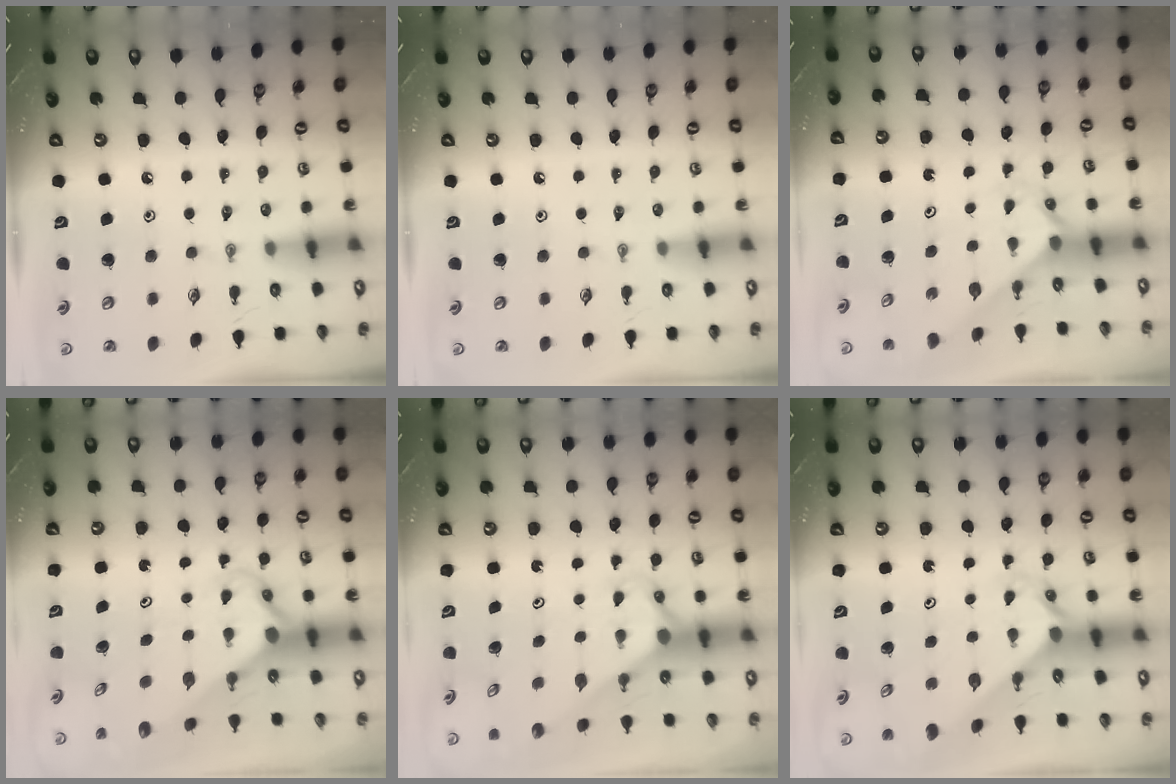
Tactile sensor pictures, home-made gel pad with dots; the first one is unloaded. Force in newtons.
{"total": 0.0}
{"total": 1.9, "press": 1.9, "slide": 0.2}
{"total": 3.9, "press": 3.8, "slide": 0.2}
{"total": 2.6, "press": 2.6, "slide": 0.0}
{"total": 2.5, "press": 2.5, "slide": 0.3}